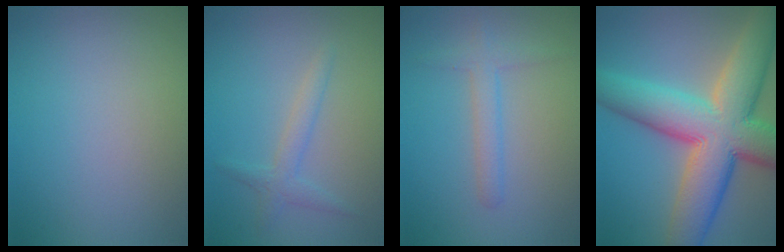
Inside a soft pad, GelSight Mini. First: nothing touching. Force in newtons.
{"total": 1.9, "press": 1.9, "slide": 0.1}
{"total": 2.0, "press": 2.0, "slide": 0.1}
{"total": 12.9, "press": 12.9, "slide": 0.7}